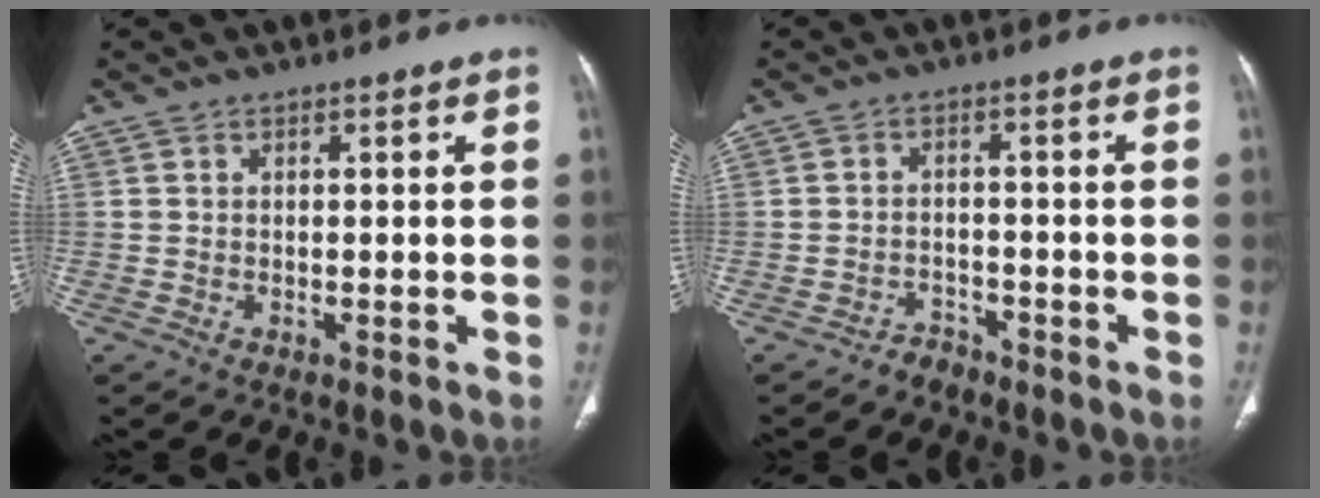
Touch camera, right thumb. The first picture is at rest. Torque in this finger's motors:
{"motor_torque": [-0.04, 0.06, -0.55, 0.05, 0.01]}